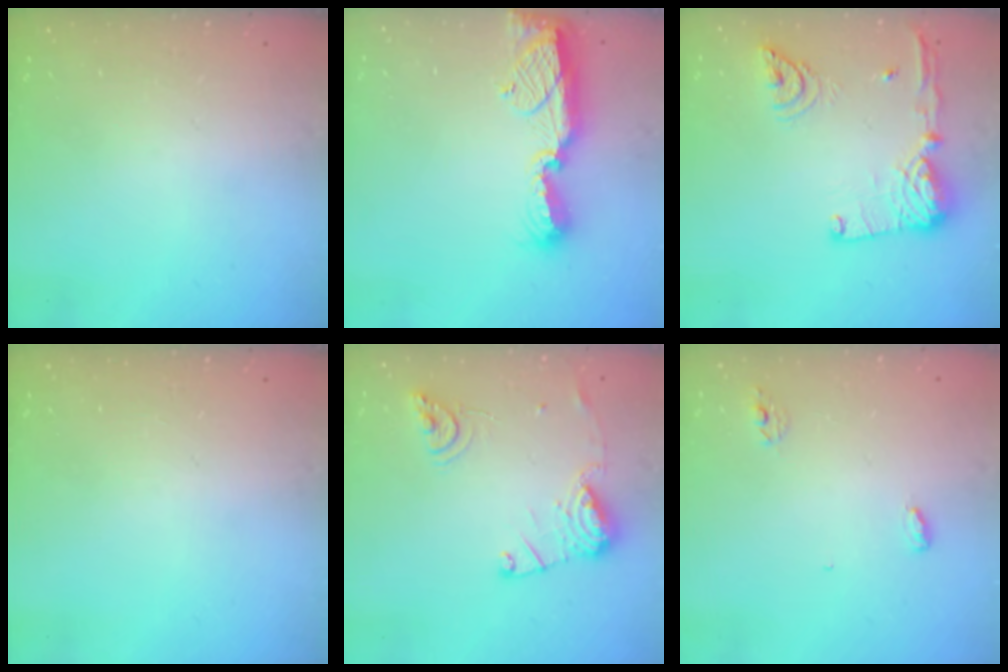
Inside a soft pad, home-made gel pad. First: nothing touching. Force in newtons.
{"total": 13.3, "press": 12.2, "slide": 5.5}
{"total": 16.7, "press": 16.5, "slide": 2.8}
{"total": 0.0}
{"total": 12.9, "press": 12.8, "slide": 1.5}
{"total": 5.2, "press": 4.4, "slide": 2.7}